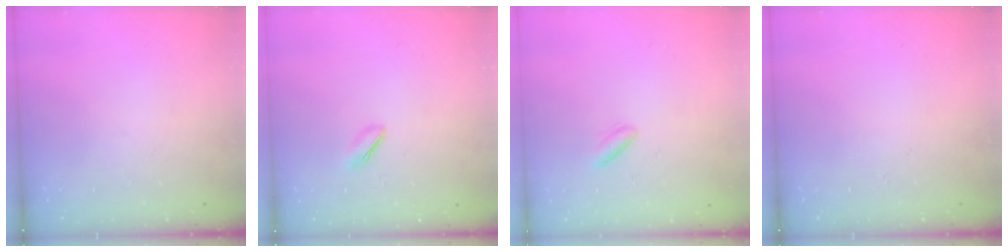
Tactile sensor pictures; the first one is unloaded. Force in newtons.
{"total": 2.5, "press": 2.4, "slide": 0.8}
{"total": 2.5, "press": 2.2, "slide": 1.2}
{"total": 0.0}